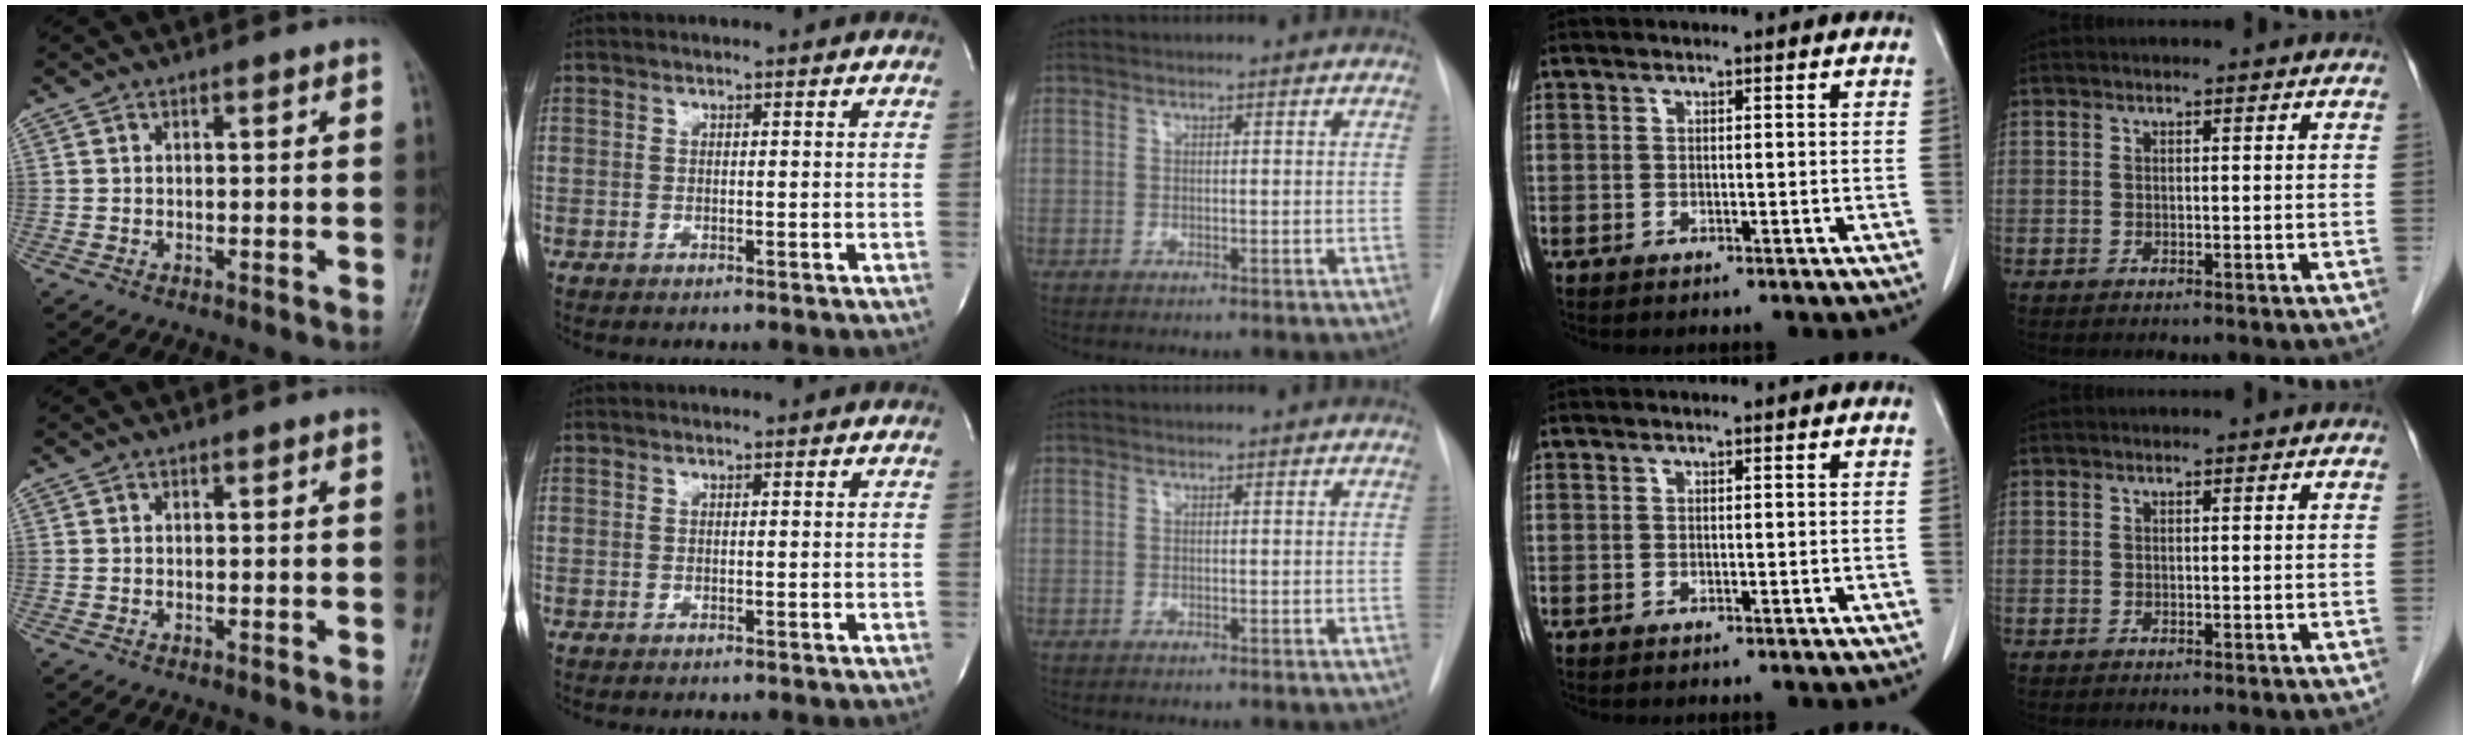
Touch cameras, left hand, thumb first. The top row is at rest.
{}